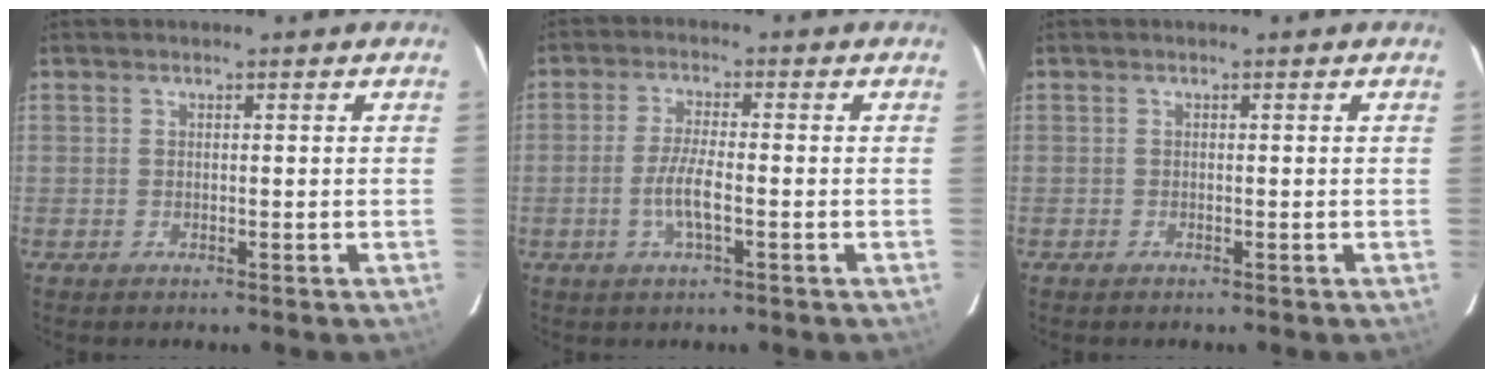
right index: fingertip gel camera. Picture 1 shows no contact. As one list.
[{"total": 5.2, "force": [-1.8, 1.0, 4.8], "torque": [-0.098, -0.003, -0.035]}, {"total": 0.0}]